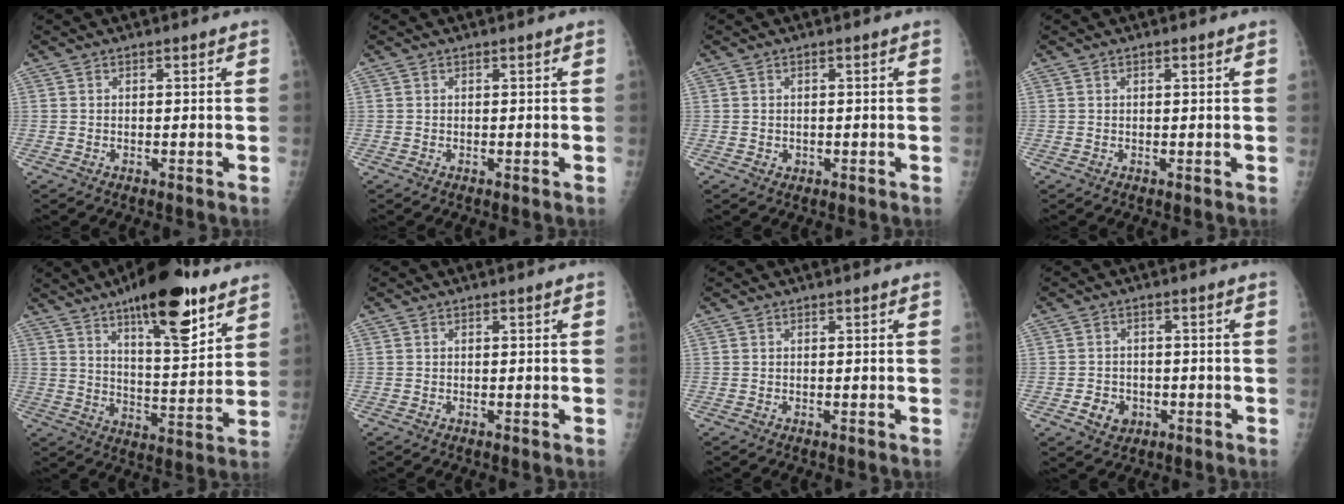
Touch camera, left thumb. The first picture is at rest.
{"total": 0.0}
{"total": 1.0, "force": [-0.1, 0.9, 0.4], "torque": [-0.003, 0.001, 0.001]}
{"total": 0.6, "force": [0.3, 0.2, 0.5], "torque": [-0.009, 0.000, 0.004]}
{"total": 18.3, "force": [11.1, 5.7, 13.3], "torque": [-0.166, -0.063, 0.174]}
{"total": 0.0}
{"total": 0.0}
{"total": 4.5, "force": [-1.6, 3.7, 1.9], "torque": [-0.015, 0.008, -0.019]}